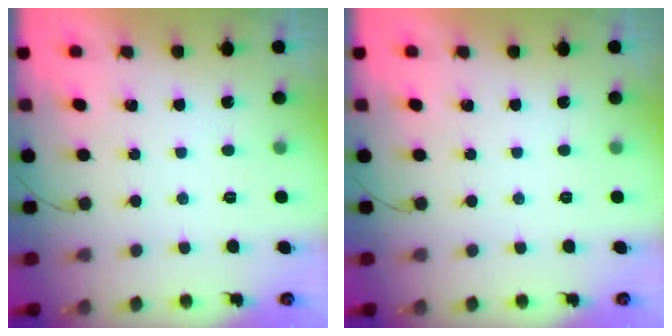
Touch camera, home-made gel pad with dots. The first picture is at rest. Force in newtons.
{"total": 0.0}